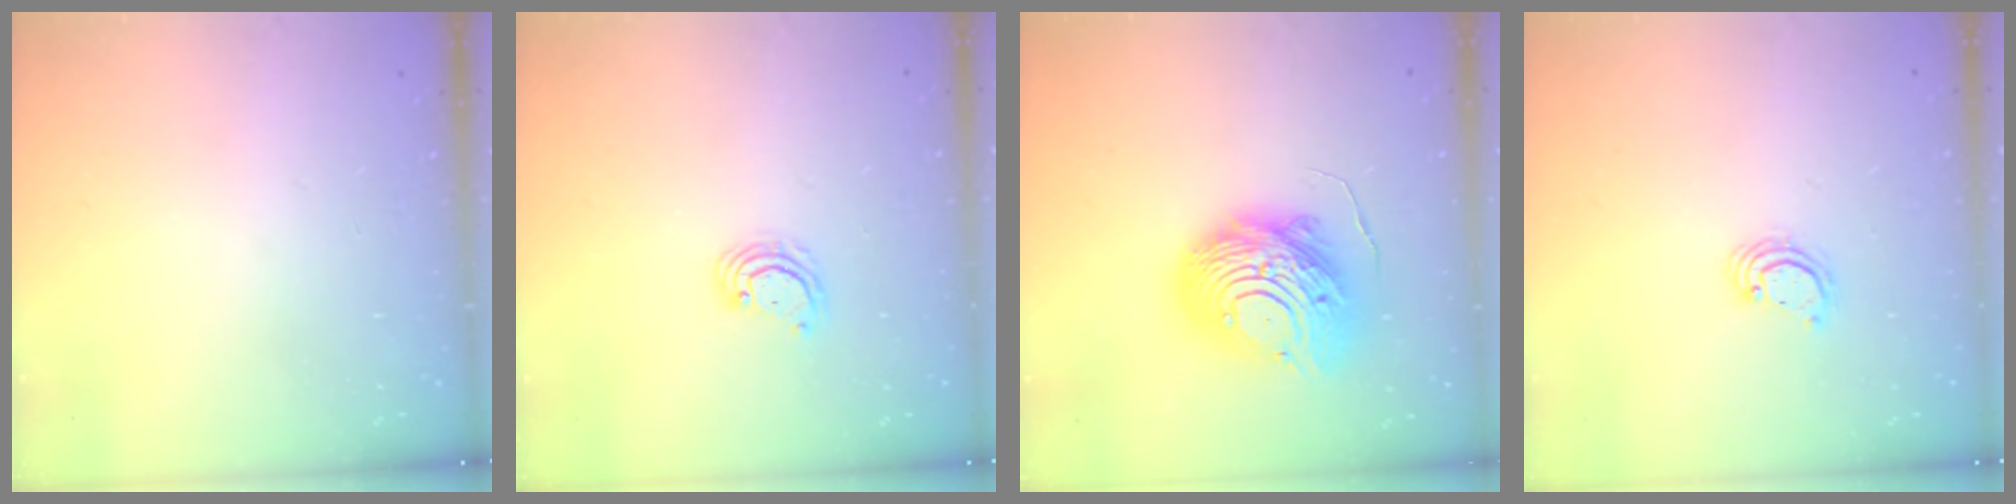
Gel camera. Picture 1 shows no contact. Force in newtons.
{"total": 4.1, "press": 4.1, "slide": 0.4}
{"total": 15.4, "press": 15.3, "slide": 1.4}
{"total": 2.2, "press": 2.2, "slide": 0.2}